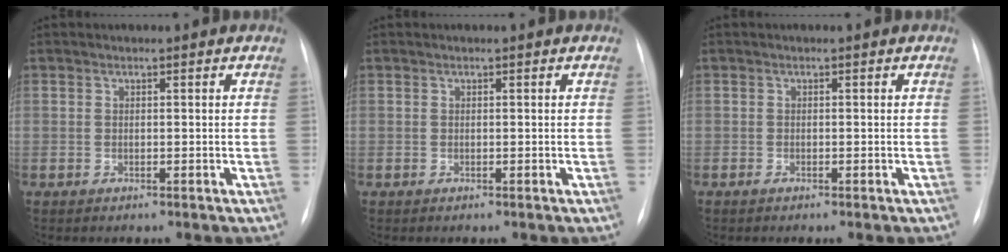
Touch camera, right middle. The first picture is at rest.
{"total": 0.0}
{"total": 0.5, "force": [-0.3, 0.1, 0.4], "torque": [-0.007, 0.000, -0.007]}